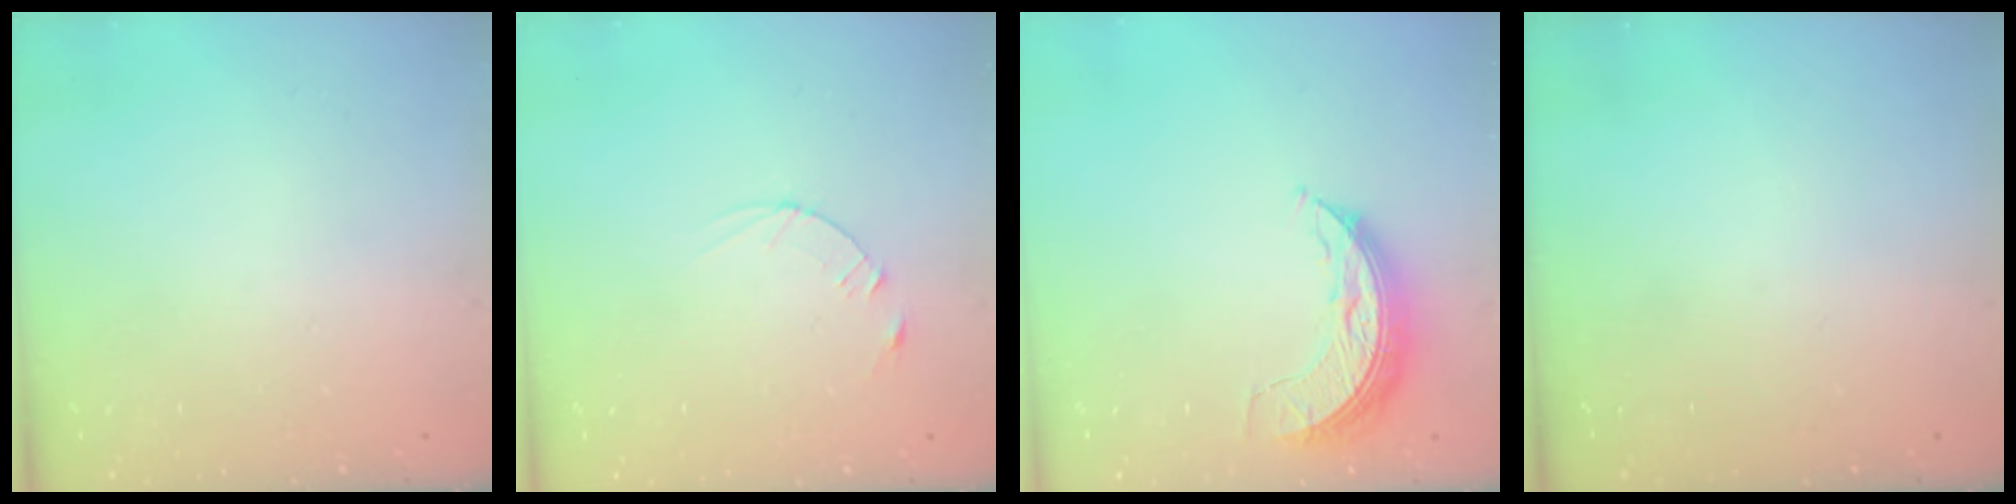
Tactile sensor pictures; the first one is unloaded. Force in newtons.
{"total": 2.5, "press": 2.5, "slide": 0.3}
{"total": 7.7, "press": 7.7, "slide": 0.3}
{"total": 0.0}